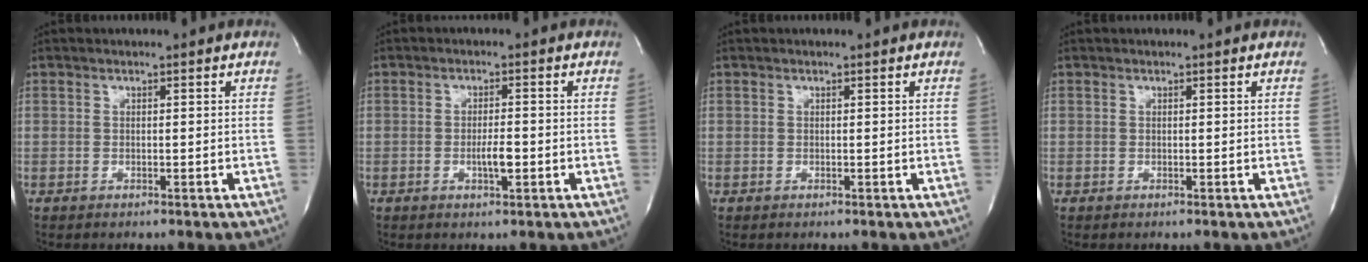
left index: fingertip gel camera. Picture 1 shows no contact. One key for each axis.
{"total": 2.7, "fx": -1.0, "fy": 0.5, "fz": 2.5, "tx": -0.050, "ty": -0.004, "tz": -0.015}
{"total": 0.0}
{"total": 0.0}